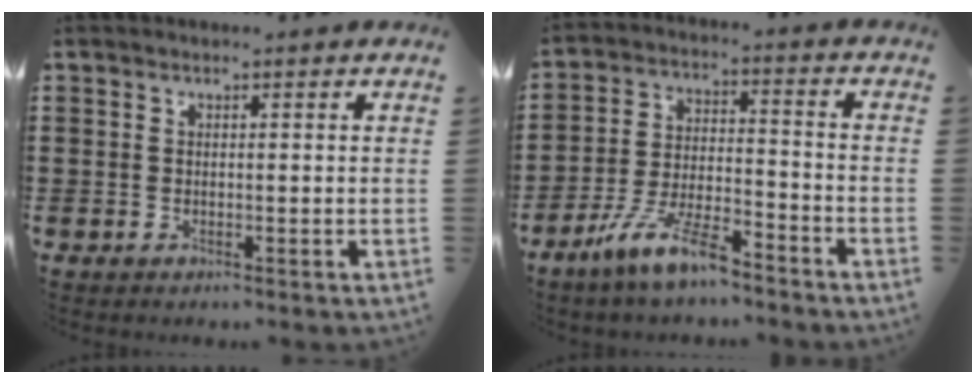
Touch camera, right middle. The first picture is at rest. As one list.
[{"total": 9.1, "force": [-7.4, 1.6, 5.2], "torque": [-0.115, 0.001, -0.145]}]